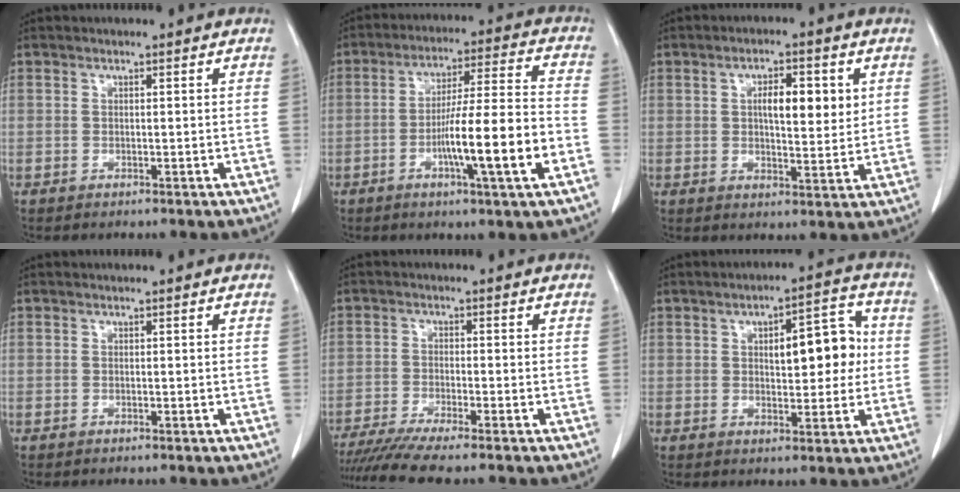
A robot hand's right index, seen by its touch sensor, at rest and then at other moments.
{"total": 14.1, "force": [-4.3, 0.0, 13.4], "torque": [-0.225, 0.000, -0.073]}
{"total": 7.0, "force": [1.9, 2.2, 6.3], "torque": [-0.099, 0.002, 0.030]}
{"total": 0.0}
{"total": 8.4, "force": [-7.2, -0.8, 4.2], "torque": [-0.060, -0.020, -0.117]}
{"total": 9.1, "force": [1.3, 3.5, 8.3], "torque": [-0.110, 0.024, 0.022]}